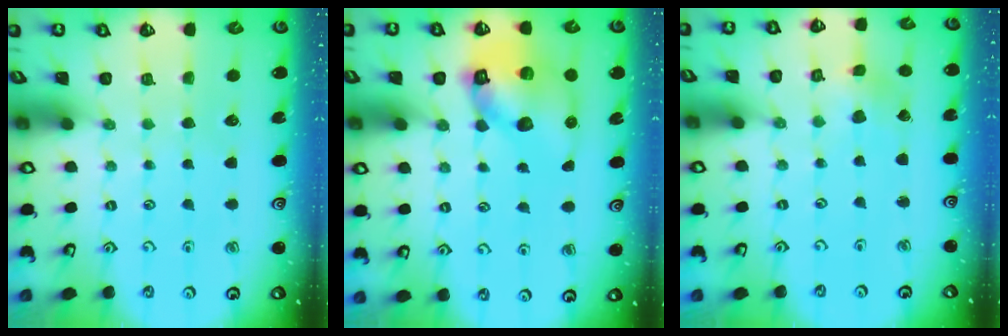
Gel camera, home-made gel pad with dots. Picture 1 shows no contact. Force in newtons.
{"total": 14.6, "press": 14.4, "slide": 2.2}
{"total": 2.1, "press": 2.1, "slide": 0.2}